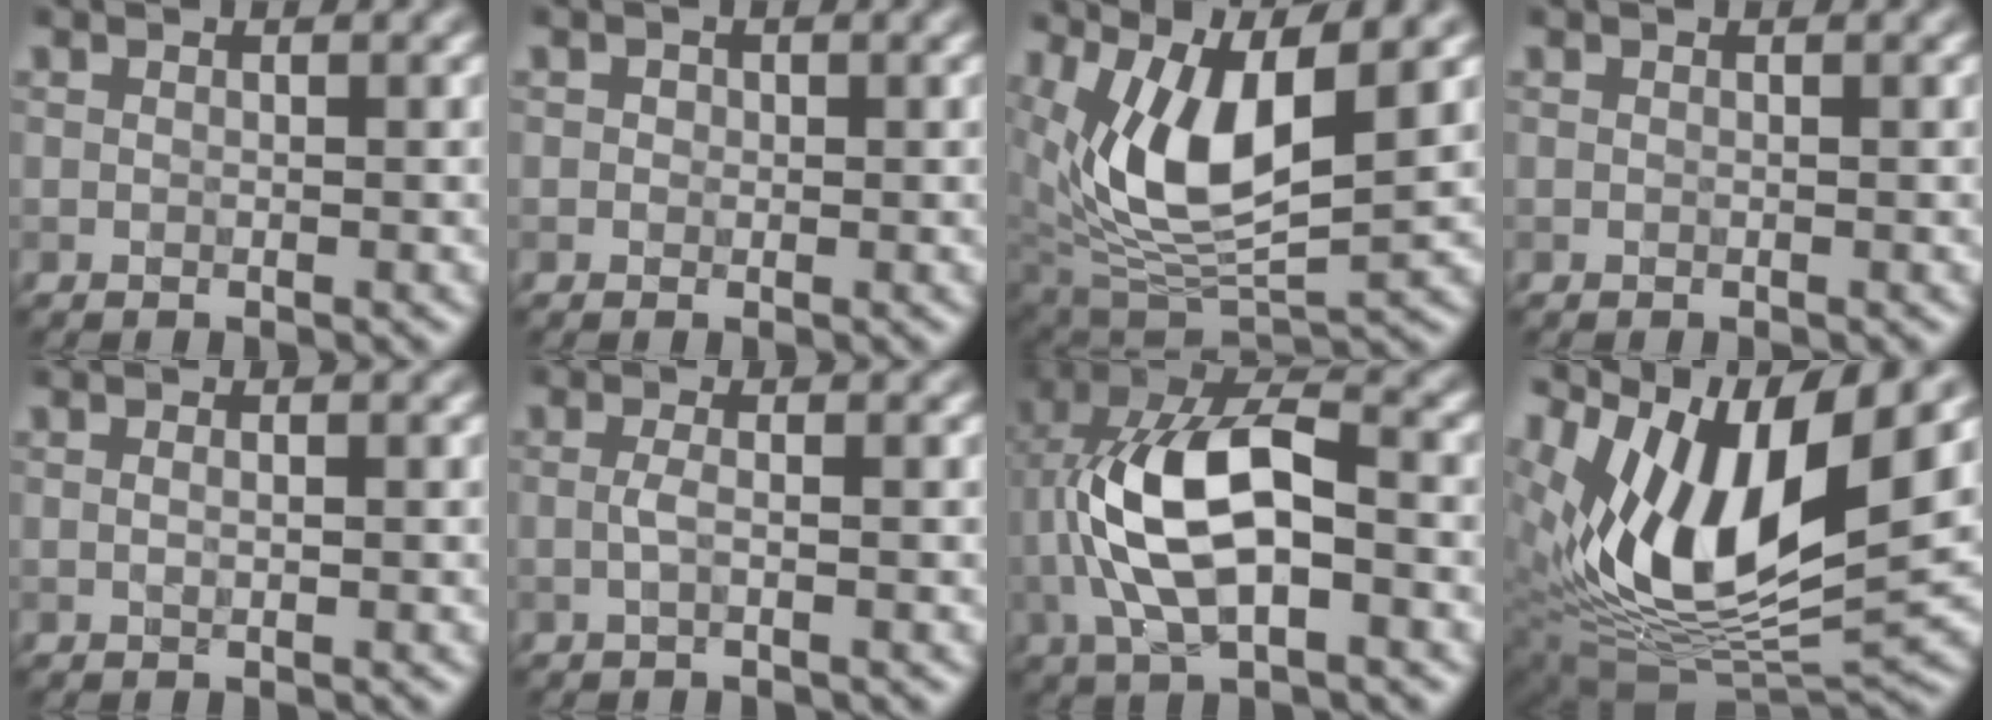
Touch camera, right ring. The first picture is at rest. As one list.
[{"total": 0.7, "force": [0.1, 0.6, 0.2], "torque": [0.000, -0.004, -0.002]}, {"total": 9.0, "force": [2.8, 3.7, 7.7], "torque": [-0.149, -0.014, 0.056]}, {"total": 0.0}, {"total": 0.7, "force": [0.1, 0.2, 0.6], "torque": [-0.010, -0.005, 0.000]}, {"total": 1.3, "force": [-0.2, 0.3, 1.3], "torque": [-0.025, -0.002, -0.006]}, {"total": 9.8, "force": [-1.0, 4.2, 8.8], "torque": [-0.173, 0.019, -0.020]}, {"total": 14.2, "force": [4.7, 6.3, 11.8], "torque": [-0.228, 0.005, 0.083]}]